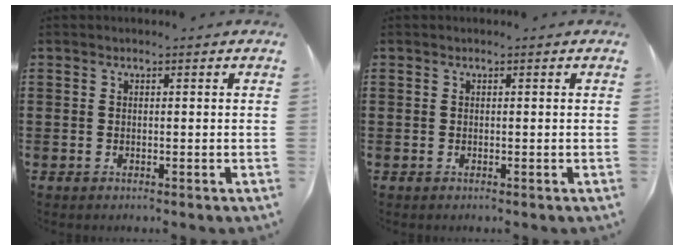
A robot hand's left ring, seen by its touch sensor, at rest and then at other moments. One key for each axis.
{"total": 0.0}